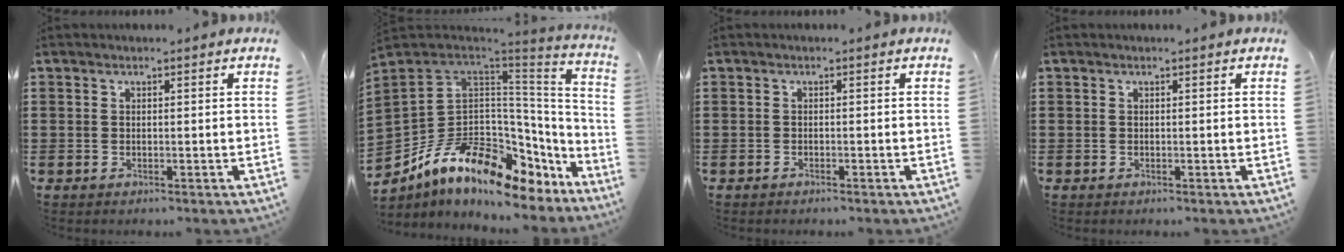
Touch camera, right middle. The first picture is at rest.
{"total": 13.4, "force": [-6.3, 8.3, 8.4], "torque": [-0.197, 0.002, -0.118]}
{"total": 0.6, "force": [-0.5, 0.1, 0.3], "torque": [-0.007, -0.002, -0.009]}
{"total": 0.0}